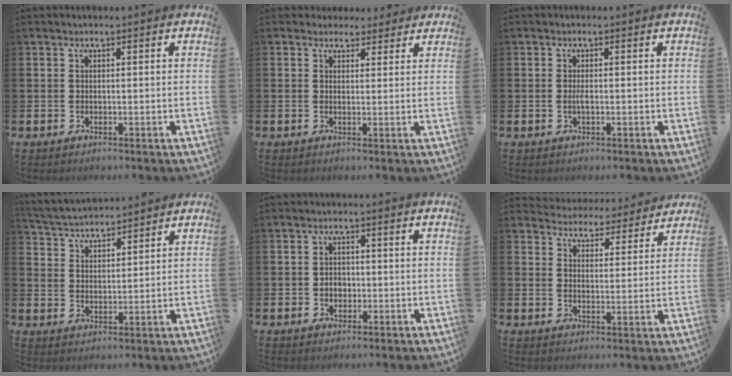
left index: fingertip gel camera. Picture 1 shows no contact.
{"total": 3.1, "force": [2.6, 1.6, -0.1], "torque": [0.011, -0.011, 0.044]}
{"total": 1.1, "force": [-0.2, 0.2, 1.0], "torque": [-0.019, 0.000, -0.003]}
{"total": 4.2, "force": [4.2, 0.7, 0.0], "torque": [-0.022, -0.024, 0.075]}
{"total": 2.1, "force": [-0.4, 1.7, 1.1], "torque": [-0.006, -0.001, -0.014]}
{"total": 4.9, "force": [4.7, 1.2, -0.3], "torque": [-0.005, -0.044, 0.080]}